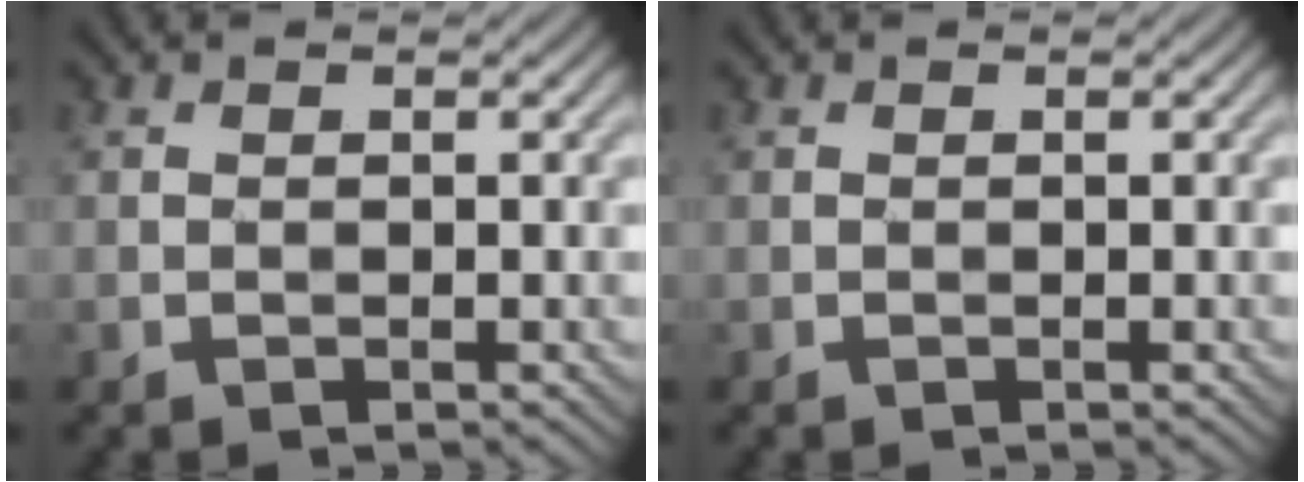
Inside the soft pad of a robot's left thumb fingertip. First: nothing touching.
{"total": 0.0}